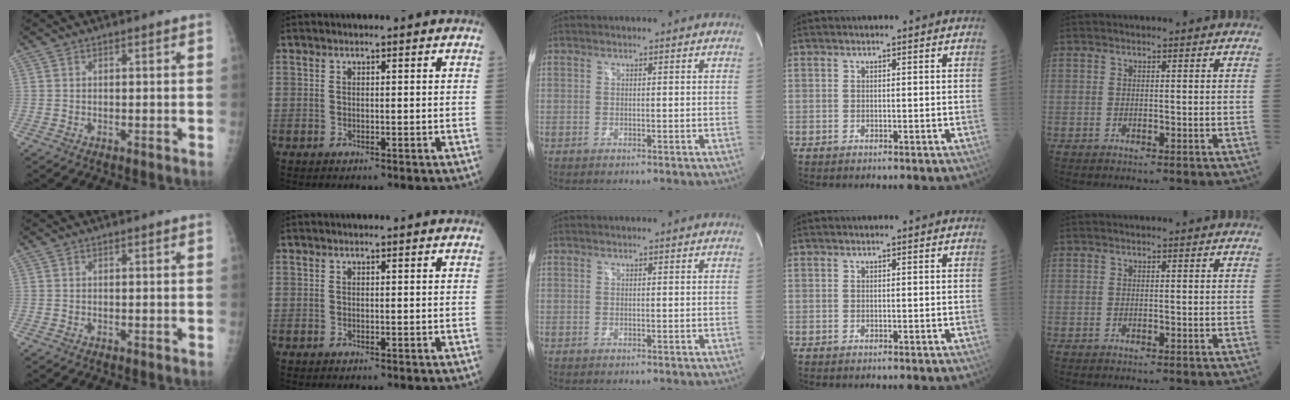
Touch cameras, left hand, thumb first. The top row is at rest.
{}